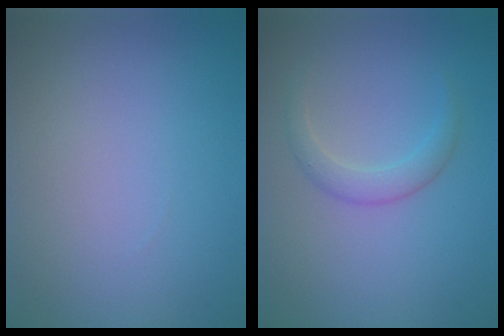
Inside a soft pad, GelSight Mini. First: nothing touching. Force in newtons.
{"total": 1.9, "press": 1.9, "slide": 0.1}